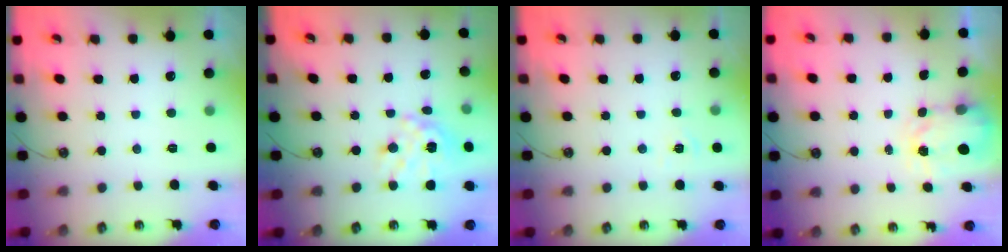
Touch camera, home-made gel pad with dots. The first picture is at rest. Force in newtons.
{"total": 14.6, "press": 14.6, "slide": 1.4}
{"total": 5.1, "press": 5.1, "slide": 0.5}
{"total": 3.8, "press": 3.7, "slide": 0.6}